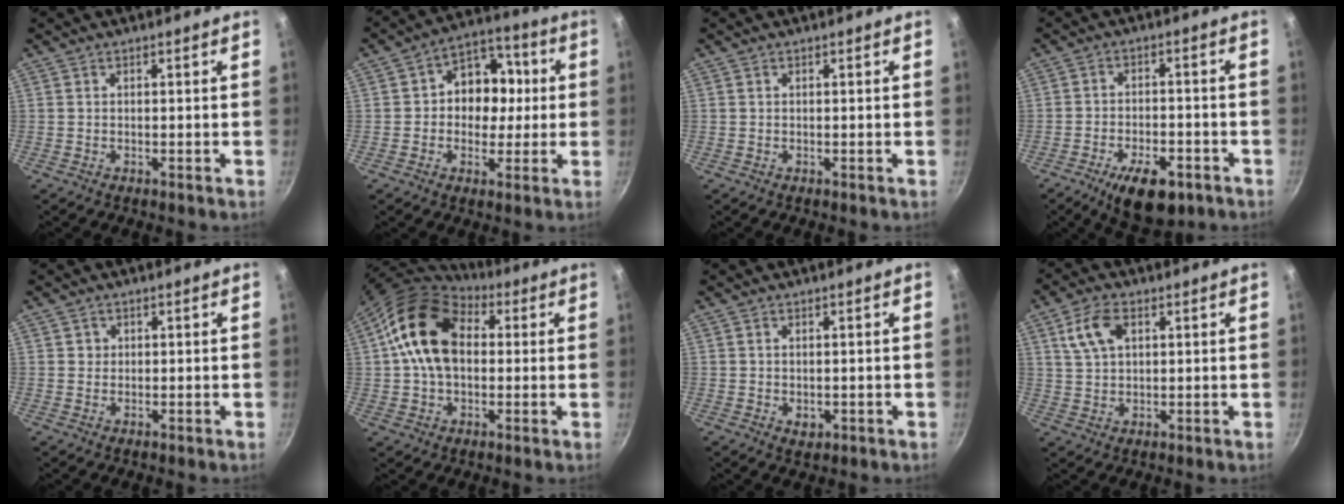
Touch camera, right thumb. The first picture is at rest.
{"total": 11.9, "force": [0.6, 9.5, 7.0], "torque": [-0.044, 0.020, -0.008]}
{"total": 0.0}
{"total": 11.1, "force": [-6.0, 5.2, 7.7], "torque": [-0.104, 0.025, -0.085]}
{"total": 1.4, "force": [0.3, 1.3, 0.2], "torque": [0.007, 0.002, 0.002]}
{"total": 15.5, "force": [2.4, 10.9, 10.7], "torque": [-0.163, 0.019, 0.027]}
{"total": 2.2, "force": [-0.2, 1.6, 1.5], "torque": [-0.021, -0.004, 0.000]}
{"total": 7.3, "force": [2.7, 4.3, 5.2], "torque": [-0.092, 0.002, 0.049]}